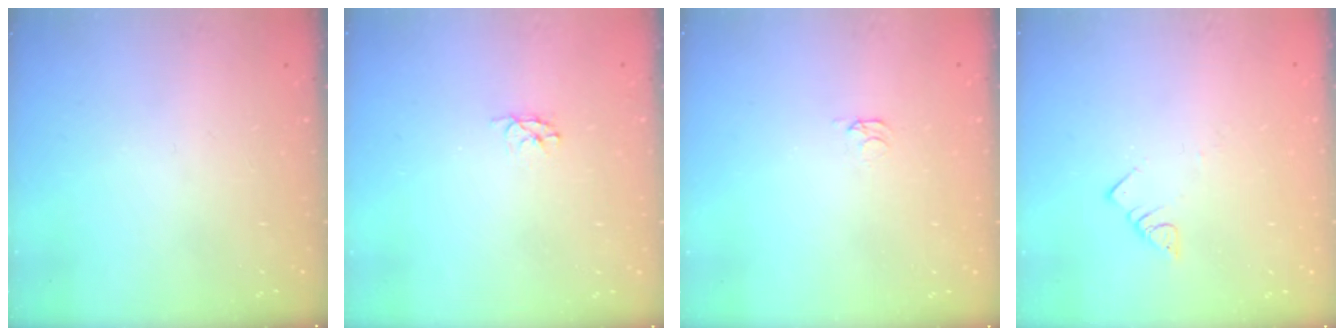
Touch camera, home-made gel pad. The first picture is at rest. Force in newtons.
{"total": 2.9, "press": 2.9, "slide": 0.3}
{"total": 1.6, "press": 1.6, "slide": 0.4}
{"total": 3.0, "press": 3.0, "slide": 0.1}